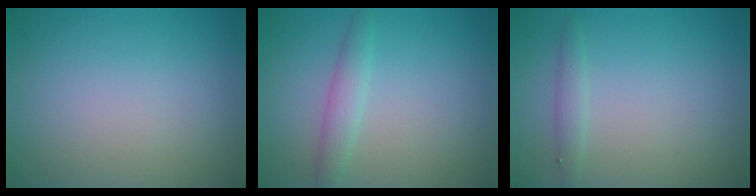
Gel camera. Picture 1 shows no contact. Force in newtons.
{"total": 2.1, "press": 2.1, "slide": 0.1}
{"total": 1.1, "press": 1.1, "slide": 0.1}